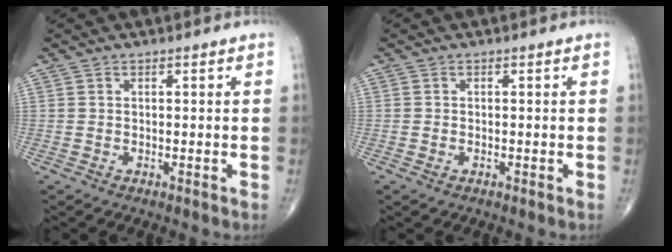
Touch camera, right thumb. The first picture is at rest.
{"total": 0.8, "force": [-0.3, 0.5, 0.5], "torque": [-0.014, 0.002, -0.005]}